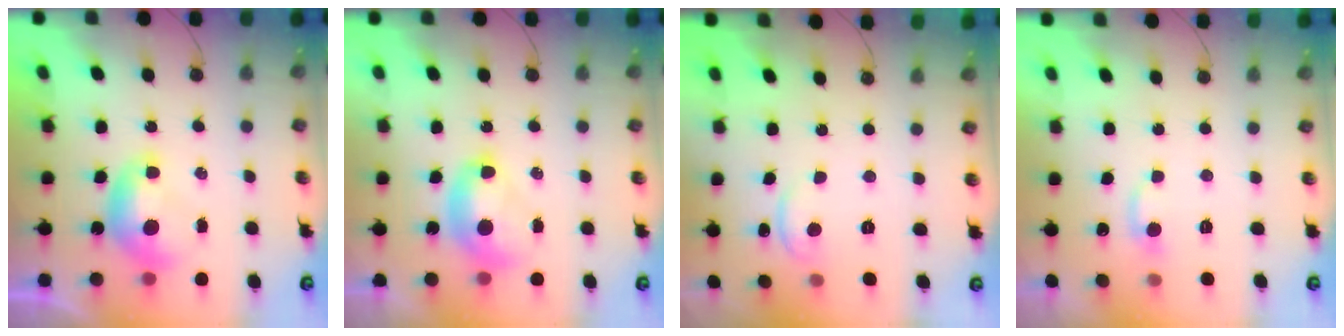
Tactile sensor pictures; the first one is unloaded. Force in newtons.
{"total": 2.5, "press": 2.5, "slide": 0.1}
{"total": 0.6, "press": 0.5, "slide": 0.3}
{"total": 1.6, "press": 1.5, "slide": 0.5}